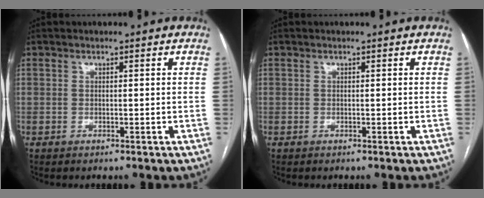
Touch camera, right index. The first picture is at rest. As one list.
[{"total": 0.0}]